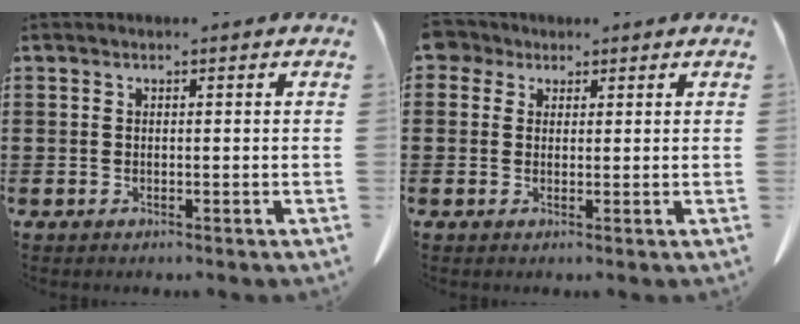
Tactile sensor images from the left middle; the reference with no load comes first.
{"total": 2.5, "force": [1.6, 1.8, 0.8], "torque": [-0.017, 0.005, 0.027]}